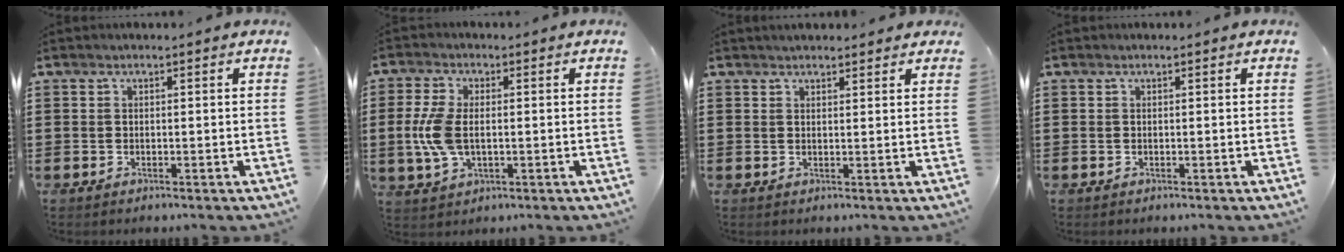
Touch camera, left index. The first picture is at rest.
{"total": 7.1, "force": [-0.3, 3.9, 6.0], "torque": [-0.153, -0.004, -0.014]}
{"total": 1.6, "force": [1.5, 0.4, 0.1], "torque": [-0.005, 0.006, 0.030]}
{"total": 0.0}